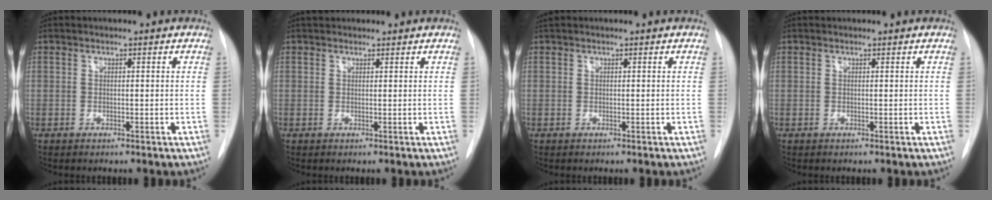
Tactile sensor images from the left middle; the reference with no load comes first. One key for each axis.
{"total": 2.5, "fx": 2.2, "fy": 1.0, "fz": 0.7, "tx": -0.005, "ty": 0.029, "tz": 0.033}
{"total": 0.6, "fx": 0.6, "fy": 0.2, "fz": 0.2, "tx": -0.012, "ty": 0.017, "tz": 0.014}
{"total": 0.6, "fx": 0.6, "fy": 0.1, "fz": 0.0, "tx": -0.002, "ty": 0.017, "tz": 0.012}